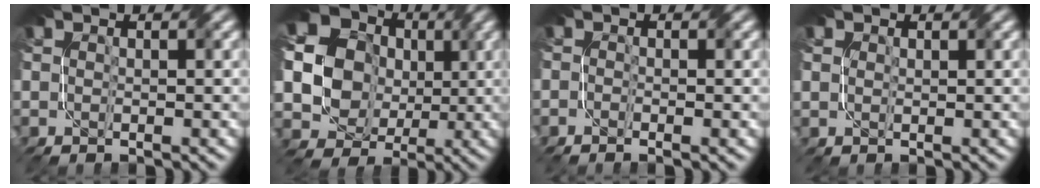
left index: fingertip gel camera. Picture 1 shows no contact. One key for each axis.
{"total": 18.3, "fx": 4.6, "fy": 16.6, "fz": 6.0, "tx": -0.159, "ty": 0.035, "tz": 0.064}
{"total": 1.2, "fx": -0.7, "fy": 0.4, "fz": 0.9, "tx": -0.014, "ty": -0.002, "tz": -0.013}
{"total": 1.4, "fx": 1.0, "fy": 0.9, "fz": -0.4, "tx": 0.014, "ty": 0.005, "tz": 0.018}